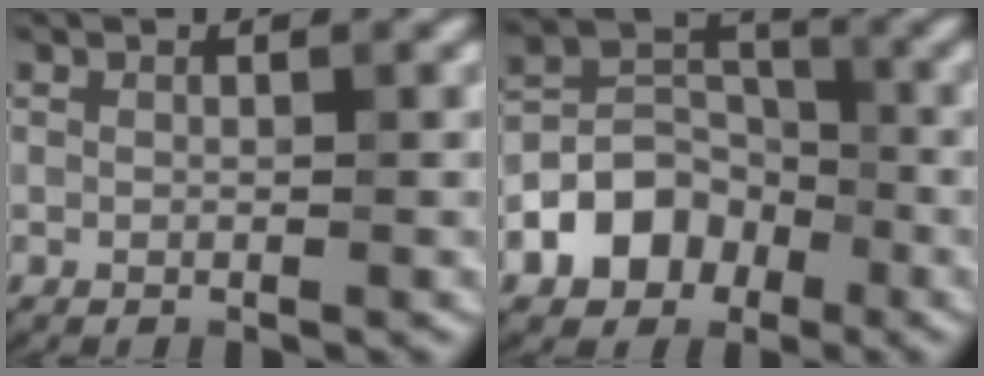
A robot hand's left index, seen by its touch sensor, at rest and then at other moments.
{"total": 5.7, "force": [-2.8, 4.2, 2.8], "torque": [-0.040, 0.006, -0.056]}